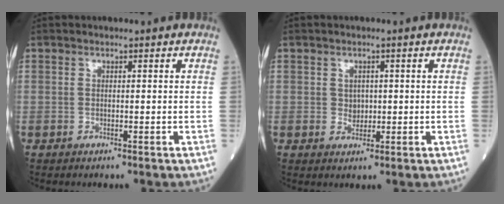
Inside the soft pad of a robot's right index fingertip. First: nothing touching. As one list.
[{"total": 1.8, "force": [0.1, 1.5, 0.9], "torque": [-0.013, 0.000, 0.005]}]